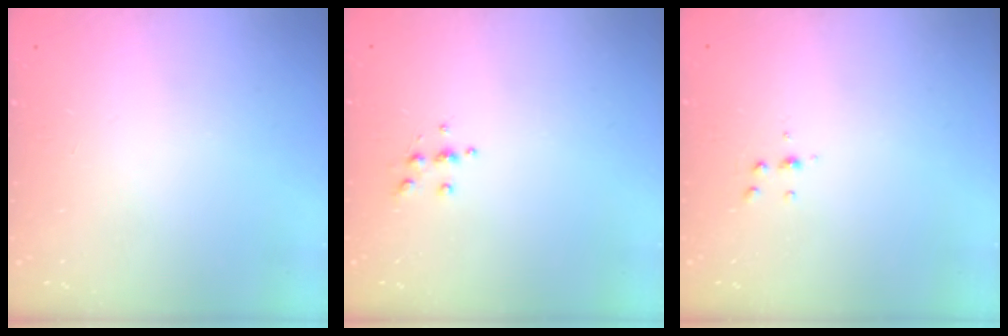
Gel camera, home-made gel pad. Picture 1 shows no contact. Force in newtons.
{"total": 4.3, "press": 4.3, "slide": 0.5}
{"total": 3.8, "press": 3.8, "slide": 0.4}